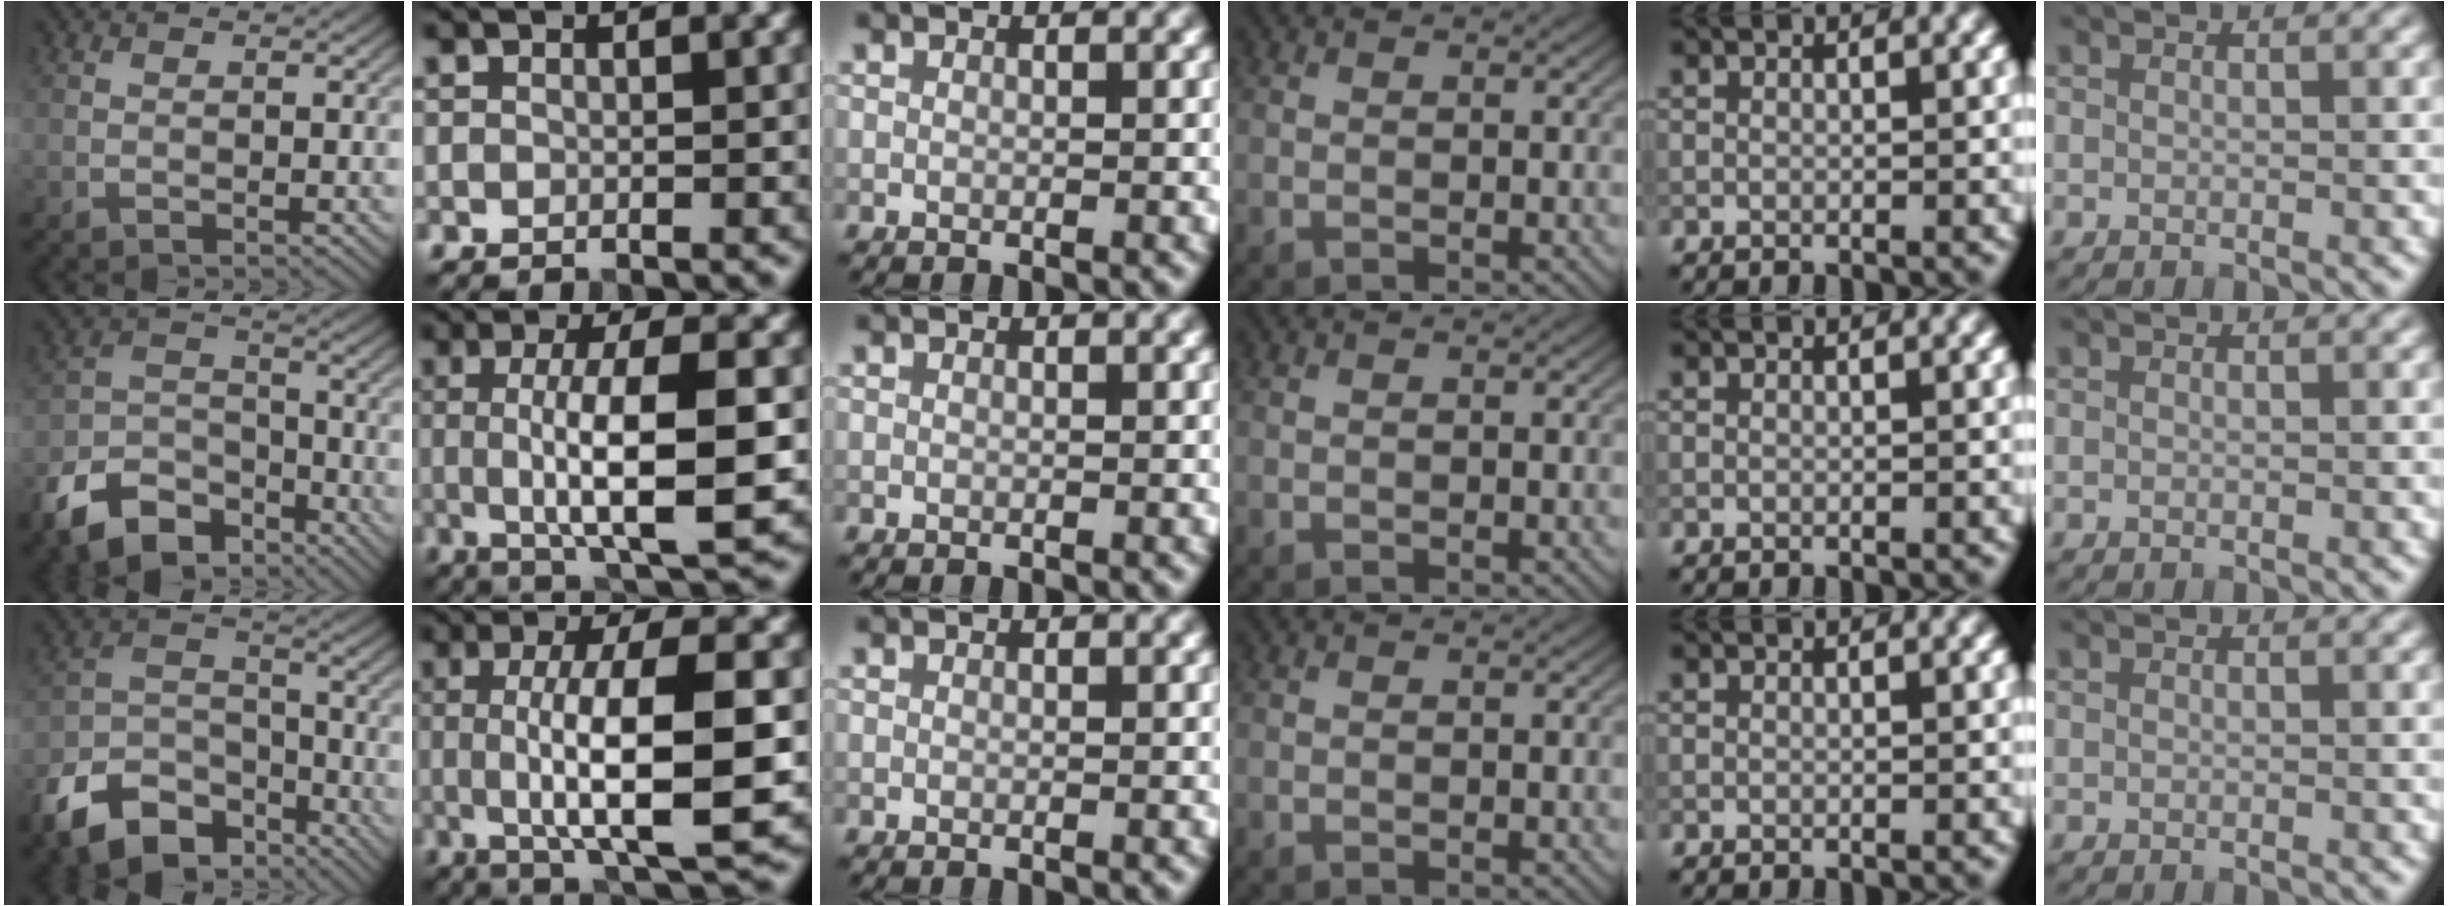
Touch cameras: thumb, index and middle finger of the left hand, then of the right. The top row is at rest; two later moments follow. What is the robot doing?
{"motion": "lift_and_place", "object": "coin"}